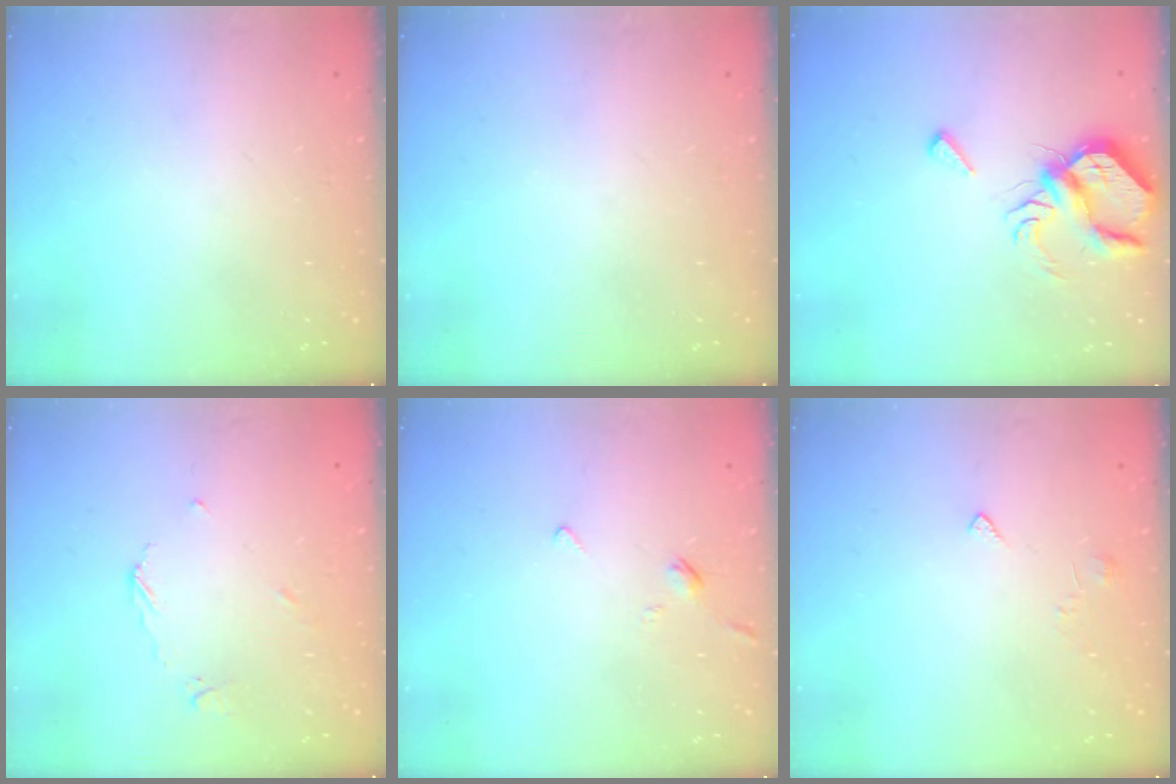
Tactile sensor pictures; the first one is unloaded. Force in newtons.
{"total": 0.0}
{"total": 7.1, "press": 7.1, "slide": 0.8}
{"total": 4.8, "press": 4.8, "slide": 0.5}
{"total": 2.1, "press": 2.0, "slide": 0.6}
{"total": 2.0, "press": 2.0, "slide": 0.4}